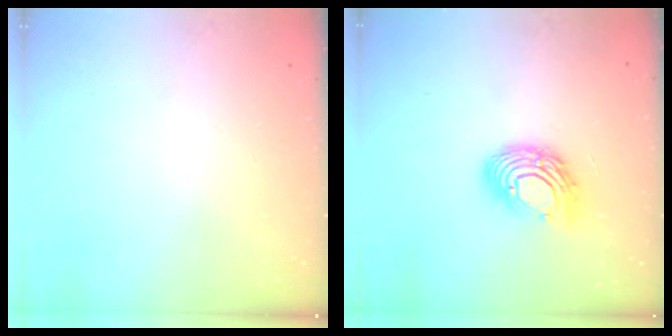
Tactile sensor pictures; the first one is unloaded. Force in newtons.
{"total": 12.4, "press": 12.4, "slide": 1.0}